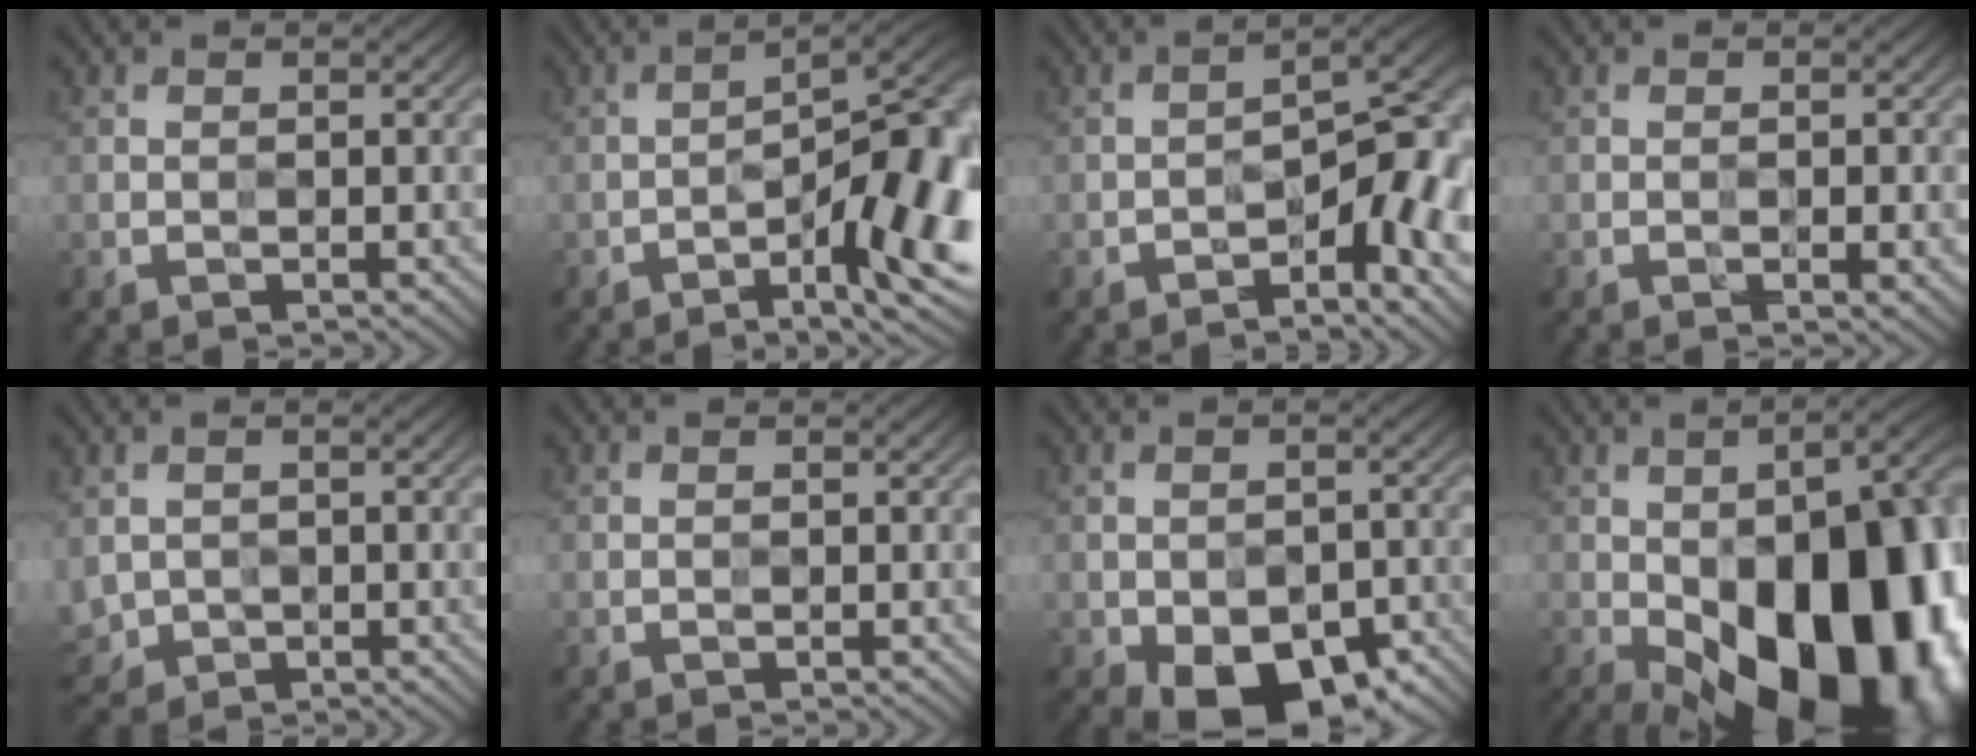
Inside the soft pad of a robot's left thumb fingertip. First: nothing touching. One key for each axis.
{"total": 13.7, "fx": -5.2, "fy": 3.5, "fz": 12.1, "tx": -0.157, "ty": 0.011, "tz": -0.071}
{"total": 8.9, "fx": -3.4, "fy": 2.4, "fz": 7.9, "tx": -0.106, "ty": 0.007, "tz": -0.056}
{"total": 1.9, "fx": -0.3, "fy": 0.7, "fz": 1.7, "tx": -0.025, "ty": -0.003, "tz": -0.002}
{"total": 3.7, "fx": -0.4, "fy": 3.0, "fz": 2.1, "tx": -0.064, "ty": -0.016, "tz": -0.009}
{"total": 0.0}
{"total": 13.1, "fx": -7.3, "fy": 6.9, "fz": 8.3, "tx": -0.123, "ty": -0.030, "tz": -0.102}
{"total": 24.7, "fx": -8.1, "fy": 13.3, "fz": 19.2, "tx": -0.283, "ty": -0.041, "tz": -0.095}